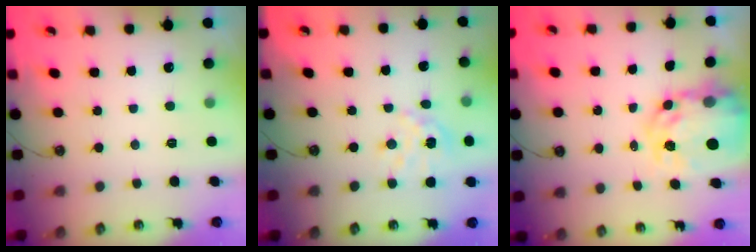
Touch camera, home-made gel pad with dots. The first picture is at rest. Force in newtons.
{"total": 9.4, "press": 9.3, "slide": 0.7}
{"total": 10.6, "press": 10.6, "slide": 0.9}